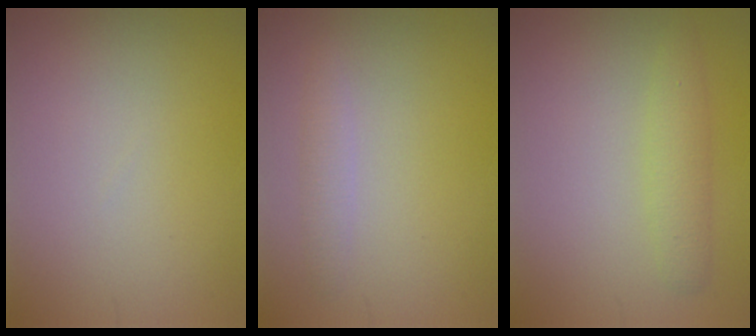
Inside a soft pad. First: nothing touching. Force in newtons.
{"total": 1.4, "press": 1.4, "slide": 0.0}
{"total": 2.2, "press": 2.2, "slide": 0.2}